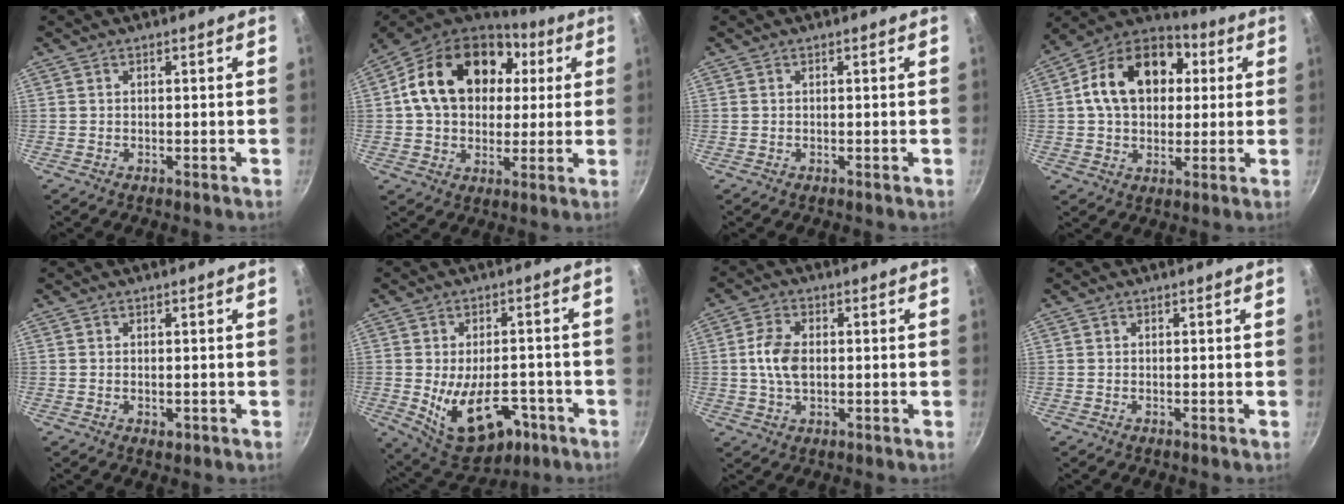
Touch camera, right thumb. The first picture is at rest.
{"total": 22.4, "force": [5.2, 16.3, 14.5], "torque": [-0.236, 0.022, 0.081]}
{"total": 0.0}
{"total": 18.8, "force": [3.6, 13.7, 12.5], "torque": [-0.186, 0.028, 0.044]}
{"total": 1.2, "force": [-0.3, 0.7, 0.9], "torque": [-0.012, -0.002, -0.003]}
{"total": 15.0, "force": [-4.9, 8.7, 11.2], "torque": [-0.141, 0.007, -0.054]}
{"total": 6.6, "force": [0.1, 4.1, 5.2], "torque": [-0.095, 0.009, 0.000]}
{"total": 0.0}